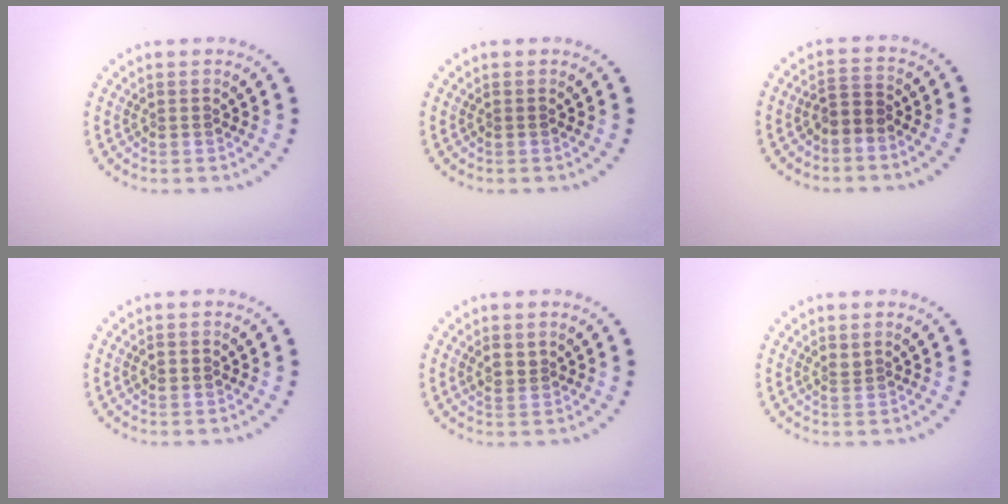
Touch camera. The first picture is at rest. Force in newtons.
{"total": 0.0}
{"total": 2.0, "press": 1.6, "slide": 1.2}
{"total": 1.1, "press": 1.1, "slide": 0.2}
{"total": 1.5, "press": 1.3, "slide": 0.8}
{"total": 0.8, "press": 0.6, "slide": 0.5}